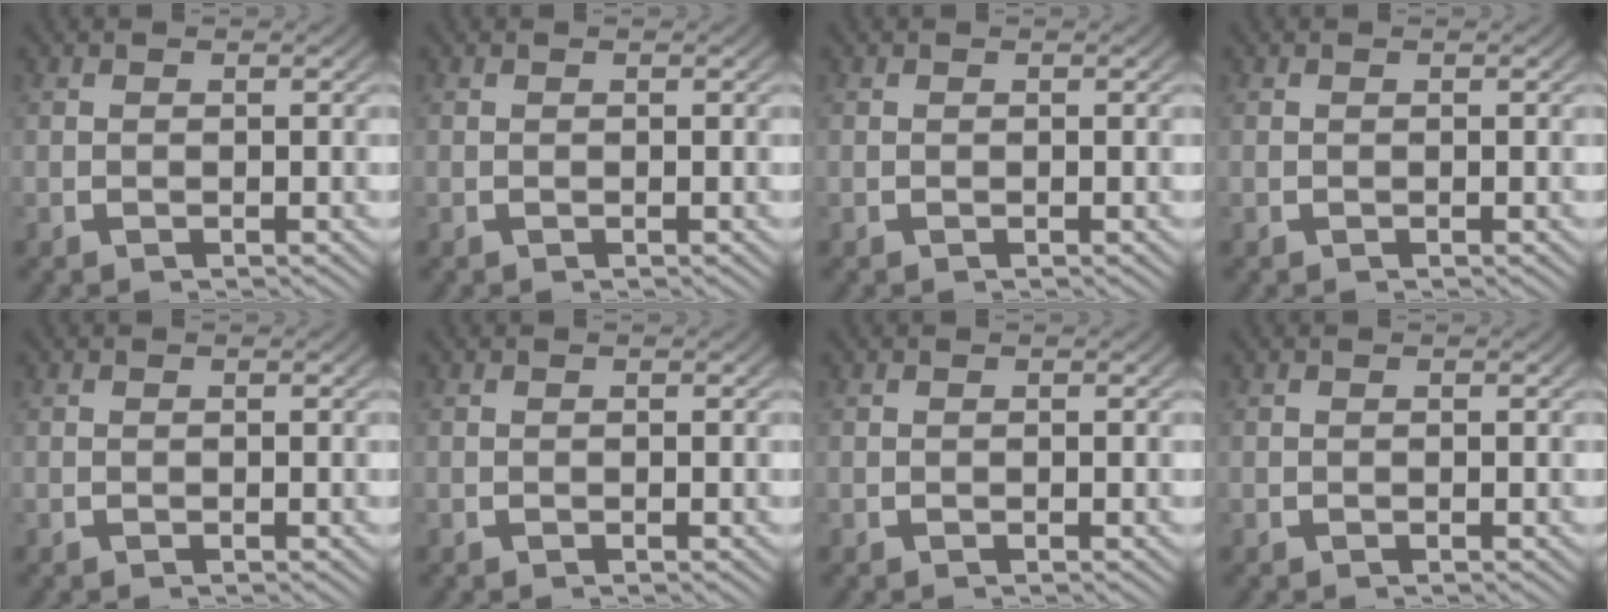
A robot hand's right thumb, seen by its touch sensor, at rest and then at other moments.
{"total": 0.0}
{"total": 0.0}
{"total": 0.0}
{"total": 0.0}
{"total": 0.0}
{"total": 0.0}
{"total": 0.0}